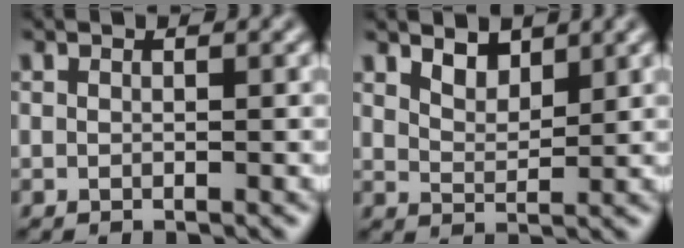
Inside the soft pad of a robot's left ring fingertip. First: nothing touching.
{"total": 2.1, "force": [1.7, 0.8, 0.9], "torque": [-0.019, -0.004, 0.032]}